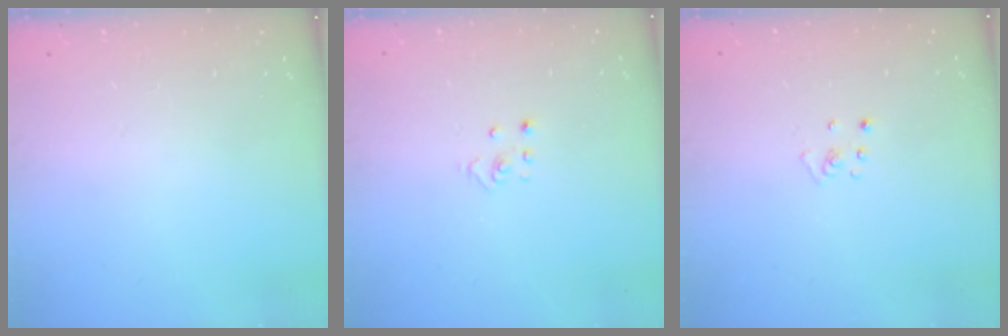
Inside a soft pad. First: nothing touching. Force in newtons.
{"total": 2.3, "press": 2.3, "slide": 0.2}
{"total": 2.2, "press": 2.2, "slide": 0.2}